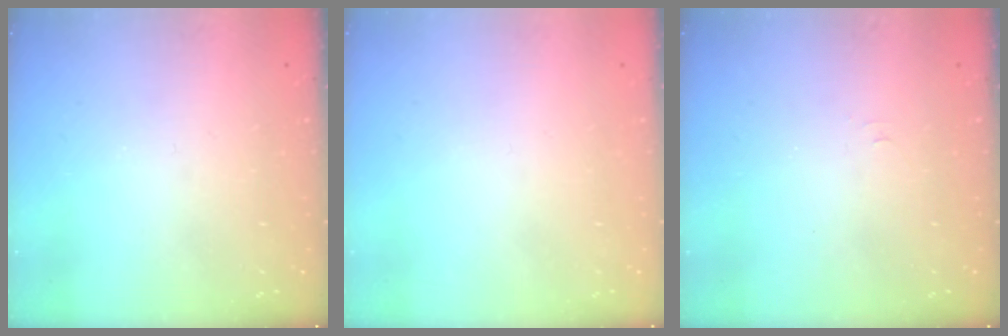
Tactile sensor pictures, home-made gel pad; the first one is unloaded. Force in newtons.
{"total": 1.6, "press": 1.6, "slide": 0.1}
{"total": 3.6, "press": 3.6, "slide": 0.3}